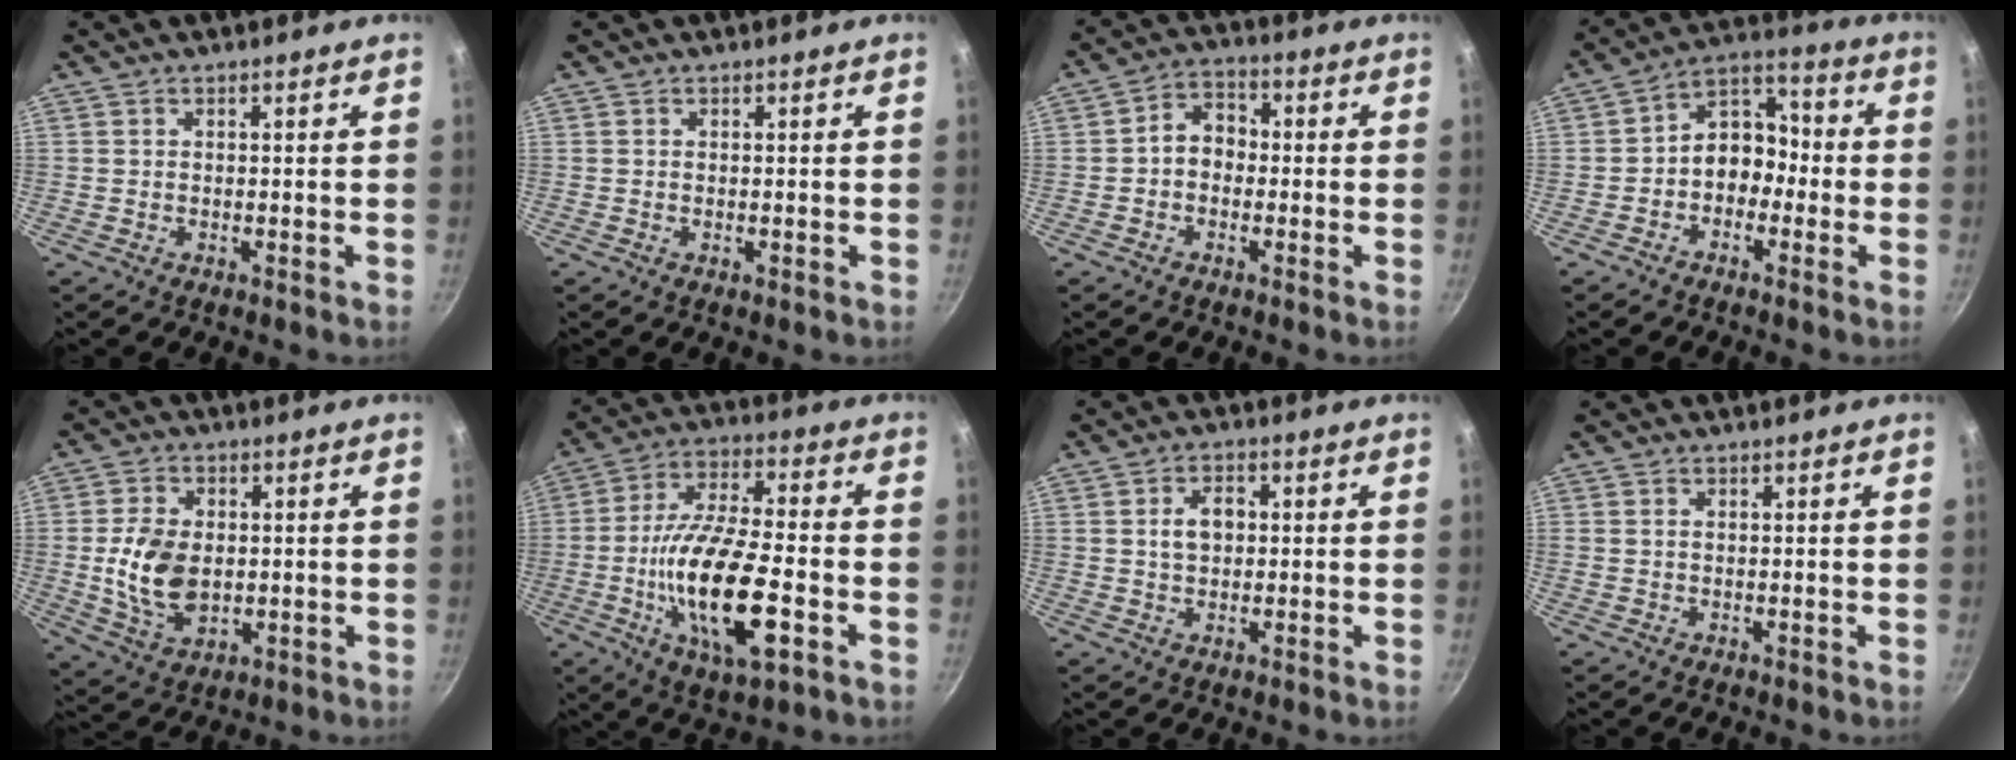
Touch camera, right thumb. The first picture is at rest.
{"total": 0.0}
{"total": 5.7, "force": [-0.7, 4.5, 3.5], "torque": [-0.031, 0.024, -0.026]}
{"total": 9.2, "force": [-2.0, 7.1, 5.4], "torque": [-0.032, 0.053, -0.052]}
{"total": 11.4, "force": [-0.1, 7.5, 8.5], "torque": [-0.152, -0.006, 0.003]}
{"total": 19.7, "force": [-5.2, 7.1, 17.6], "torque": [-0.324, 0.016, -0.096]}
{"total": 5.0, "force": [0.5, 3.5, 3.5], "torque": [-0.040, 0.011, 0.007]}
{"total": 0.6, "force": [0.1, 0.5, 0.4], "torque": [-0.006, 0.003, 0.002]}